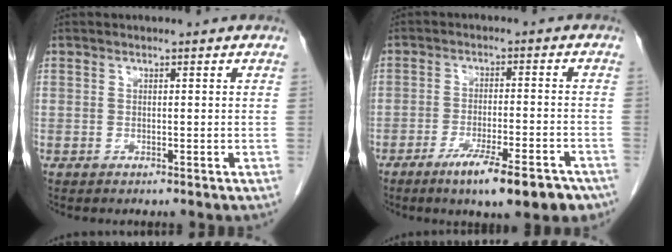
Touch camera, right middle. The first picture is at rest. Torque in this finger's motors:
{"motor_torque": [1.24, -0.90, 0.18, 0.05]}